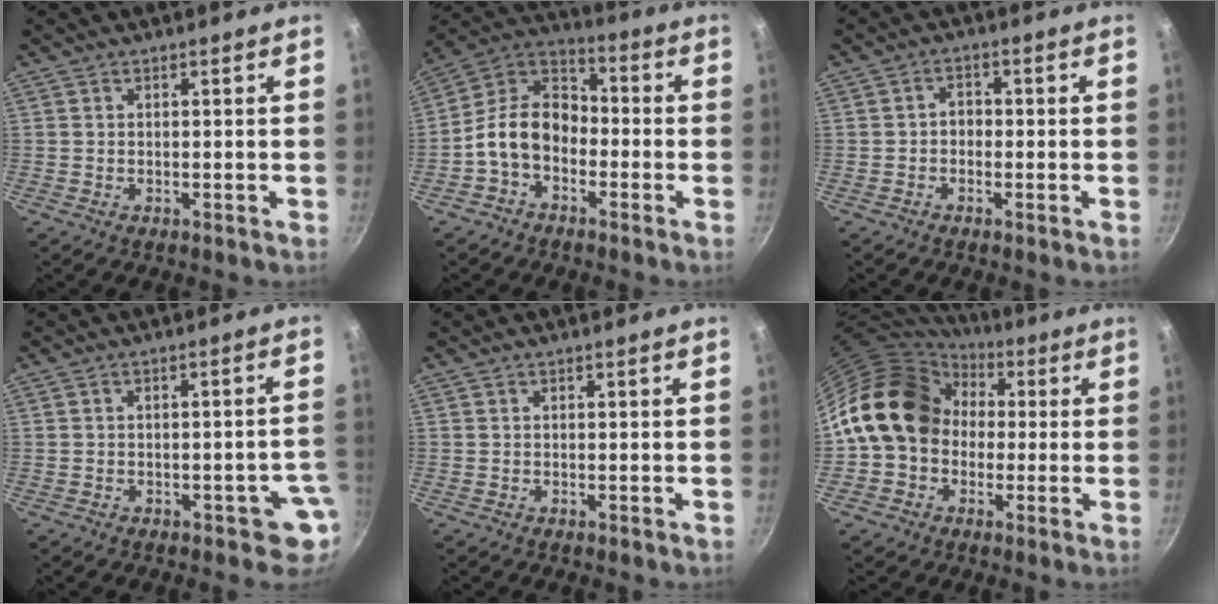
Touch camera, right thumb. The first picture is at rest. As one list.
[{"total": 12.0, "force": [-3.3, 8.6, 7.6], "torque": [-0.103, 0.050, -0.087]}, {"total": 2.4, "force": [-0.6, 1.9, 1.2], "torque": [-0.007, 0.011, -0.013]}, {"total": 4.0, "force": [-1.6, 2.4, 2.8], "torque": [0.002, 0.024, -0.014]}, {"total": 0.0}, {"total": 17.0, "force": [1.6, 13.9, 9.7], "torque": [-0.141, 0.044, 0.019]}]